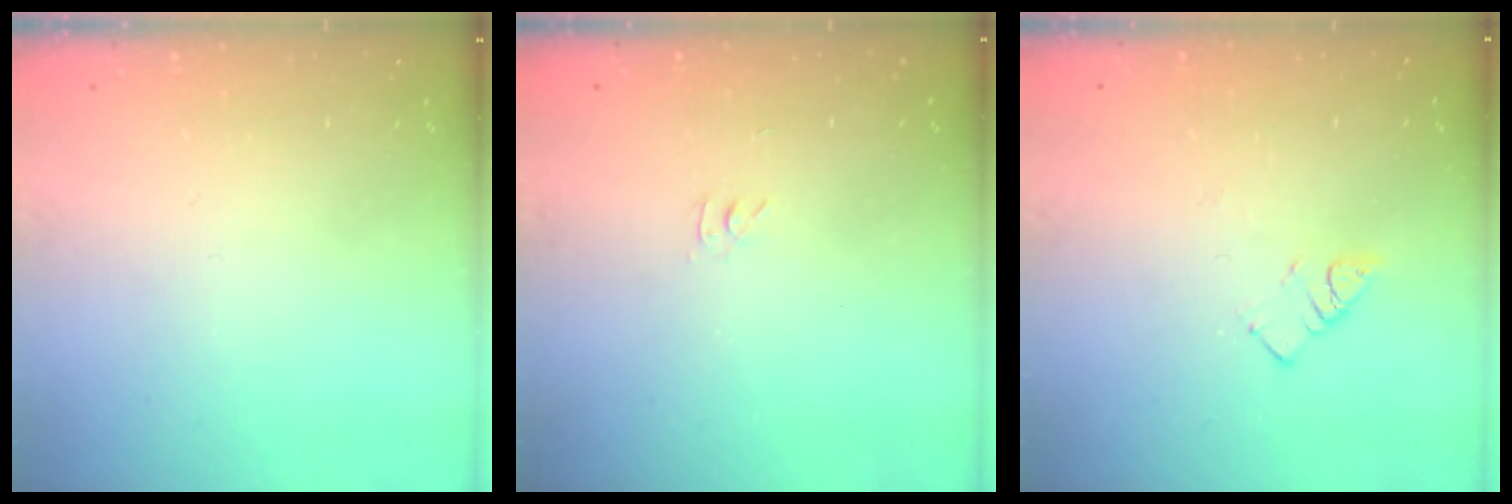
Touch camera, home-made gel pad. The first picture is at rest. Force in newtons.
{"total": 2.8, "press": 2.8, "slide": 0.4}
{"total": 3.6, "press": 3.6, "slide": 0.4}